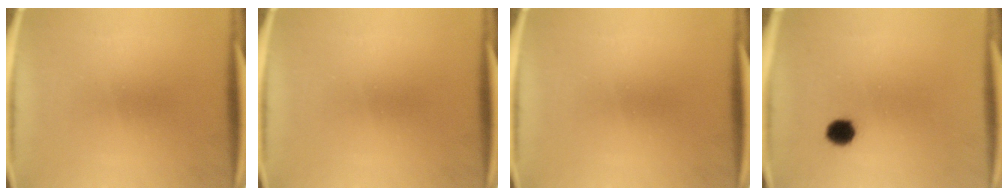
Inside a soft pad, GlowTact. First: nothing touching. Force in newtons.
{"total": 0.0}
{"total": 0.0}
{"total": 3.9}